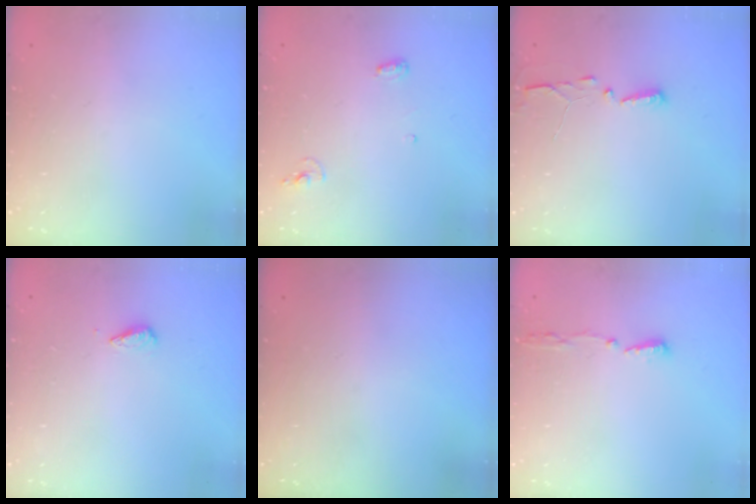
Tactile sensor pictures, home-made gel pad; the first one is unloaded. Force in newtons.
{"total": 5.4, "press": 5.2, "slide": 1.4}
{"total": 2.9, "press": 2.9, "slide": 0.4}
{"total": 2.9, "press": 2.9, "slide": 0.4}
{"total": 0.0}
{"total": 4.9, "press": 4.8, "slide": 1.2}